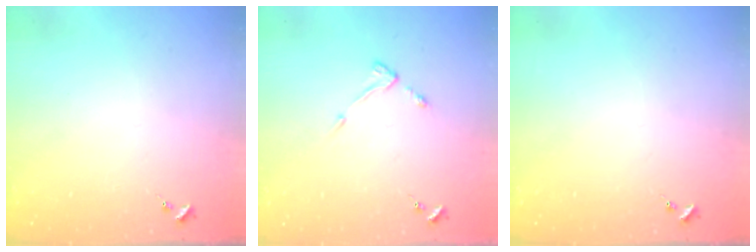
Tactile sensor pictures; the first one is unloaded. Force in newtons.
{"total": 4.2, "press": 4.1, "slide": 0.7}
{"total": 0.0}